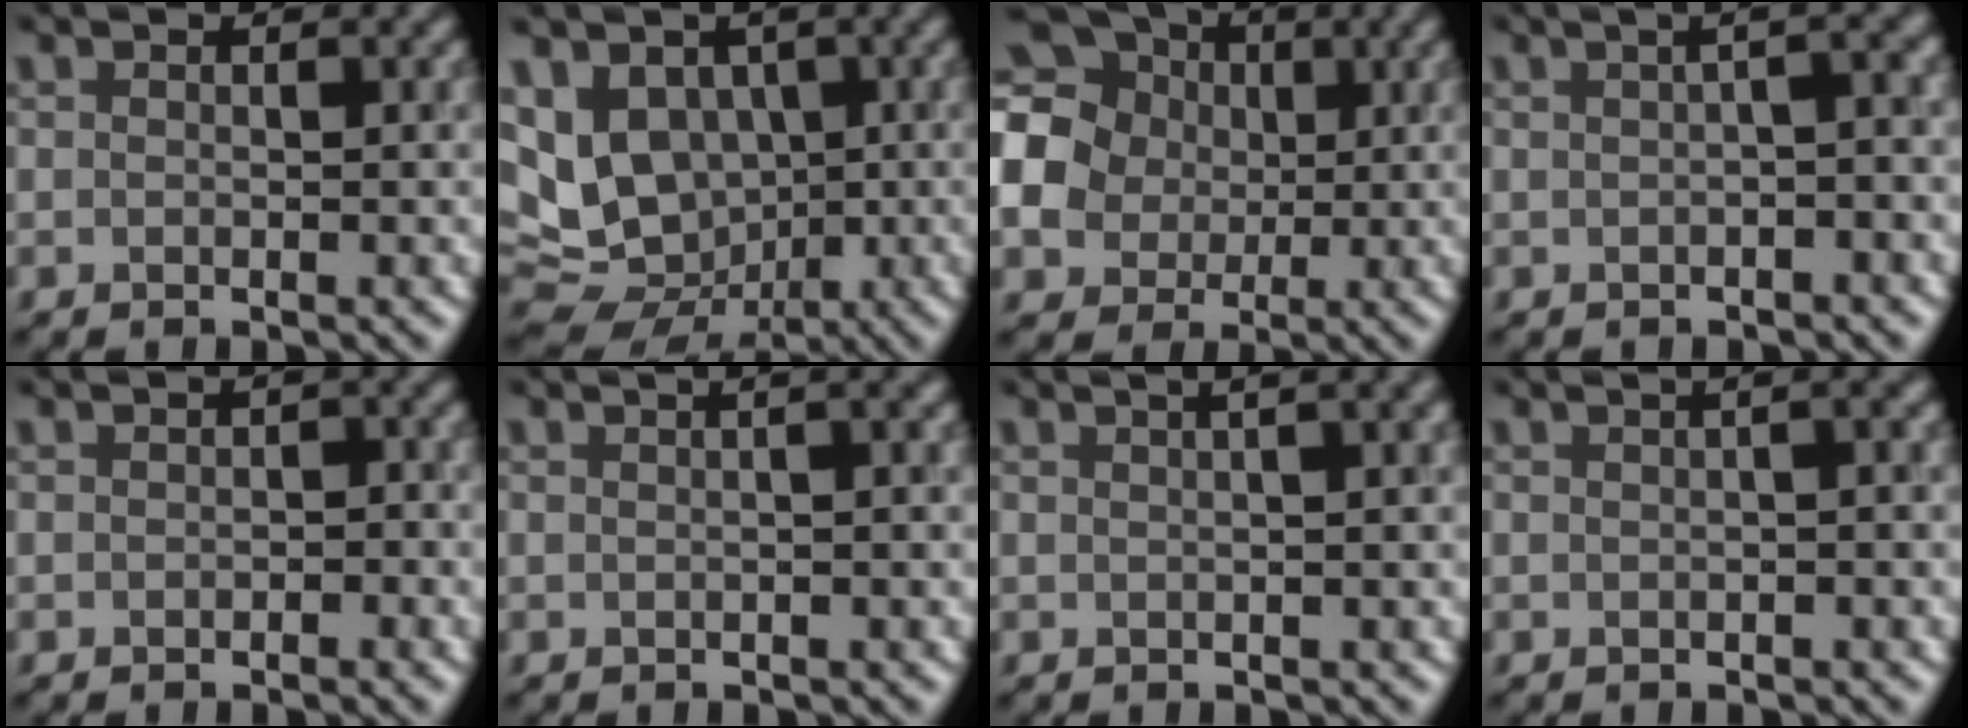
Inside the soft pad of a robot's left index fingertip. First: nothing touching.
{"total": 13.2, "force": [1.0, 10.8, 7.5], "torque": [-0.160, 0.019, 0.009]}
{"total": 16.1, "force": [1.7, 14.8, 6.0], "torque": [-0.169, 0.008, -0.005]}
{"total": 4.6, "force": [0.6, 1.8, 4.2], "torque": [-0.028, 0.019, 0.000]}
{"total": 1.0, "force": [-0.4, 0.7, 0.5], "torque": [-0.004, 0.000, -0.009]}
{"total": 3.4, "force": [1.1, 1.3, 2.9], "torque": [-0.020, 0.018, -0.006]}
{"total": 5.5, "force": [2.6, 2.2, 4.3], "torque": [-0.032, 0.038, 0.013]}
{"total": 4.0, "force": [1.0, 1.6, 3.5], "torque": [-0.020, 0.020, -0.004]}